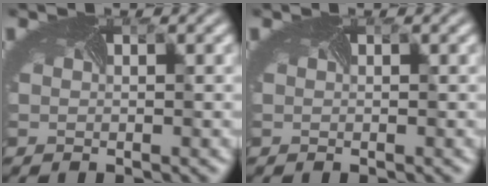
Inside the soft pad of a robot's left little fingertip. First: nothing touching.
{"total": 0.0}